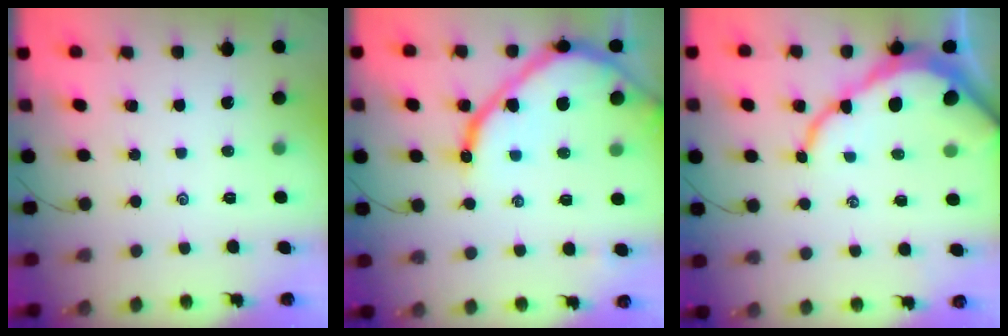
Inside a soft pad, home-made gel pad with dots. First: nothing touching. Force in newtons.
{"total": 16.6, "press": 16.6, "slide": 1.3}
{"total": 10.4, "press": 10.4, "slide": 1.1}